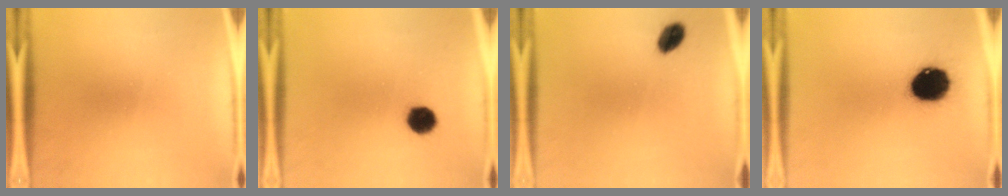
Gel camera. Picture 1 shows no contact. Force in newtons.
{"total": 5.3}
{"total": 4.5}
{"total": 13.7}